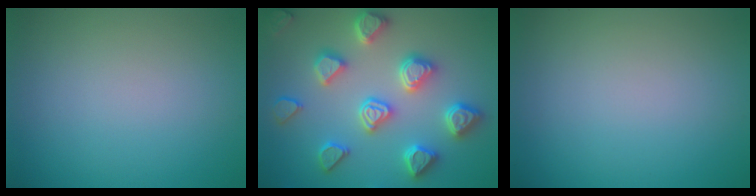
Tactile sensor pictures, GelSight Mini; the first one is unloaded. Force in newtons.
{"total": 5.4, "press": 5.3, "slide": 1.2}
{"total": 0.0}